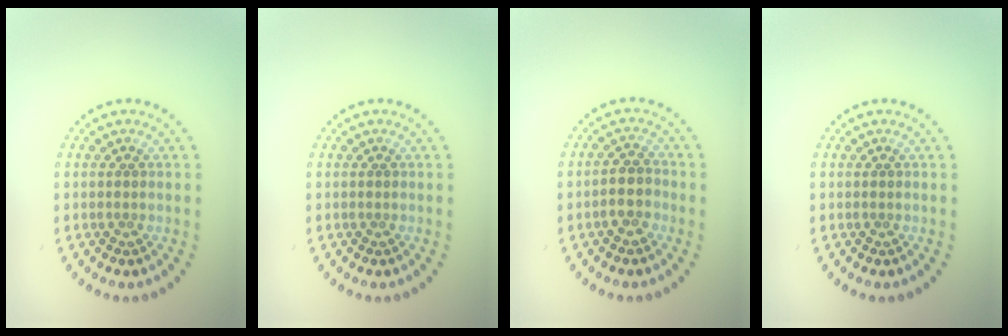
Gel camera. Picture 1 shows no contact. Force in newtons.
{"total": 0.0}
{"total": 2.5, "press": 2.2, "slide": 1.0}
{"total": 0.0}